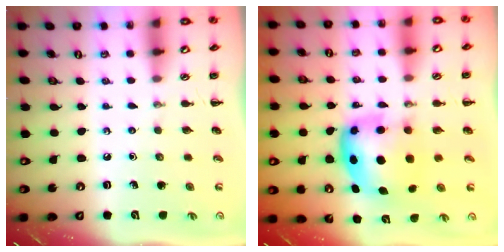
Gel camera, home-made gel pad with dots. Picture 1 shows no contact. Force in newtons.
{"total": 7.0, "press": 6.8, "slide": 1.6}